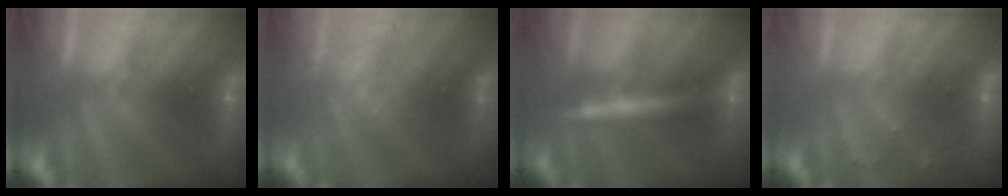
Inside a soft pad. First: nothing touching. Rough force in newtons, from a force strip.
{"total": 2.6}
{"total": 2.9}
{"total": 2.2}